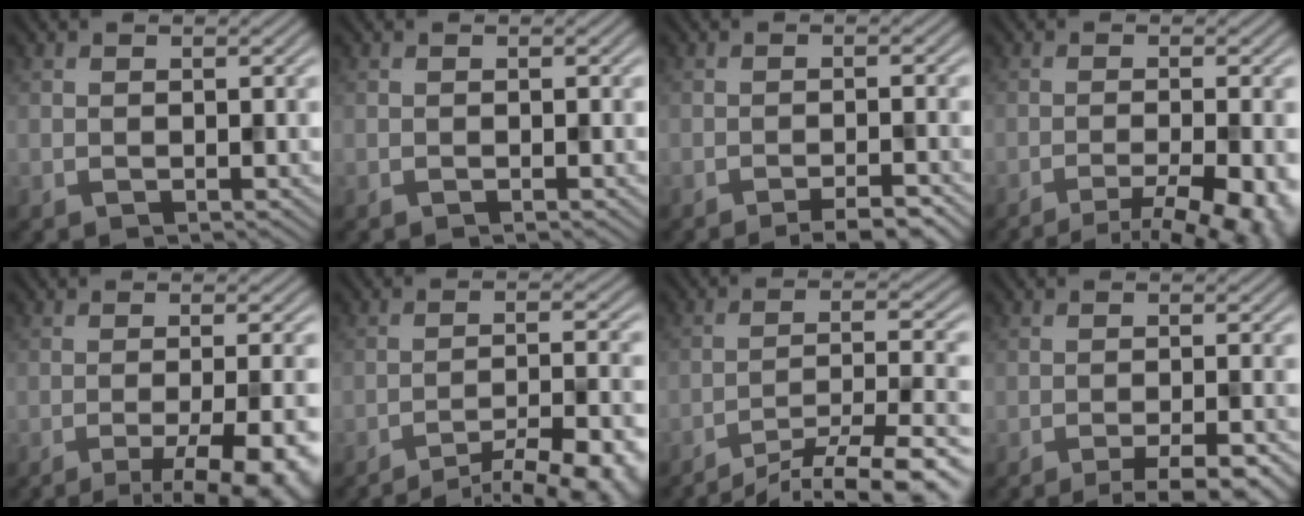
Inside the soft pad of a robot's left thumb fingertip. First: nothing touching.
{"total": 0.0}
{"total": 3.9, "force": [-2.9, 0.5, 2.5], "torque": [-0.036, 0.010, -0.049]}
{"total": 8.3, "force": [-5.2, 1.8, 6.3], "torque": [-0.092, -0.010, -0.067]}
{"total": 12.1, "force": [-6.7, 3.3, 9.5], "torque": [-0.110, 0.000, -0.076]}
{"total": 13.4, "force": [-10.6, 3.1, 7.7], "torque": [-0.104, -0.001, -0.130]}
{"total": 13.9, "force": [-11.3, 2.6, 7.7], "torque": [-0.121, -0.008, -0.157]}
{"total": 6.0, "force": [-4.0, 1.1, 4.2], "torque": [-0.061, 0.007, -0.059]}